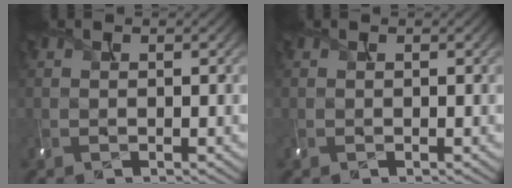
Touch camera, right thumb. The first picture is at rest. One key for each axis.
{"total": 0.0}